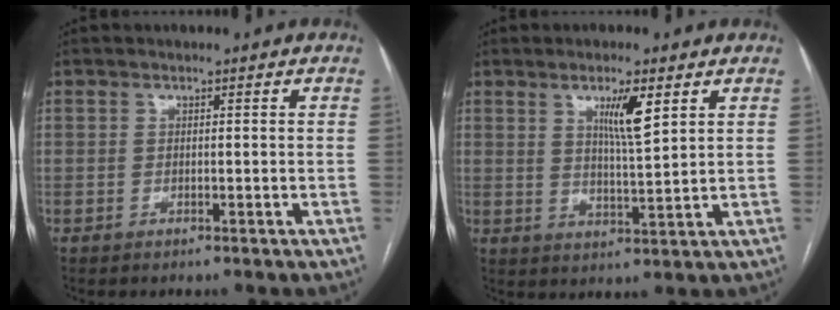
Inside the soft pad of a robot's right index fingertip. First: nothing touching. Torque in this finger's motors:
{"motor_torque": [0.62, 0.58, 0.47, 0.10]}